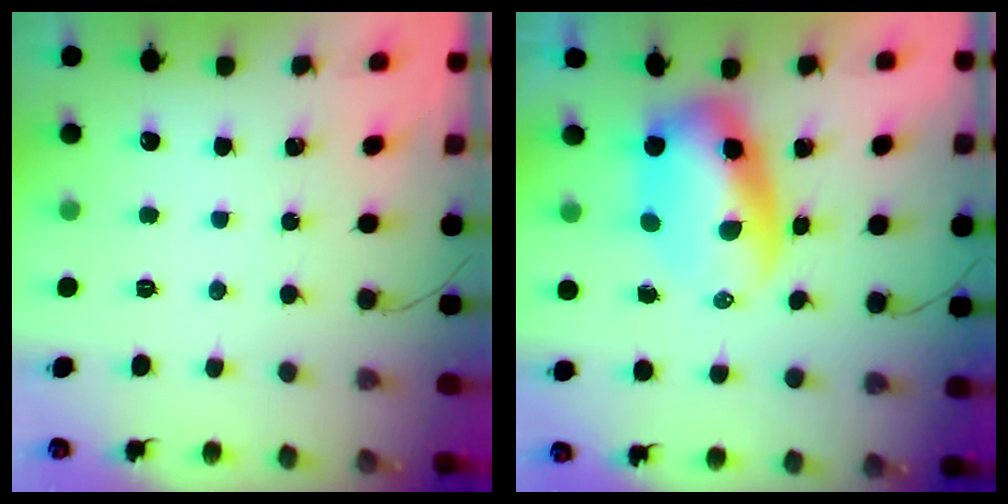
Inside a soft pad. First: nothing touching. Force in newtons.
{"total": 8.4, "press": 8.0, "slide": 2.4}